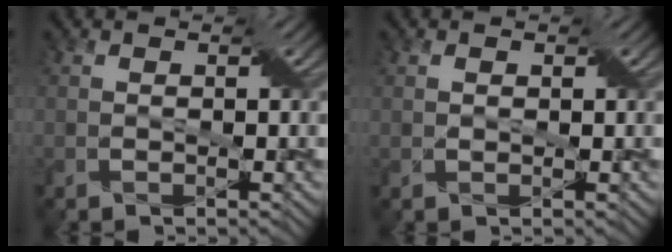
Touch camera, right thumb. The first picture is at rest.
{"total": 0.6, "force": [0.3, 0.4, 0.4], "torque": [-0.010, 0.002, 0.004]}